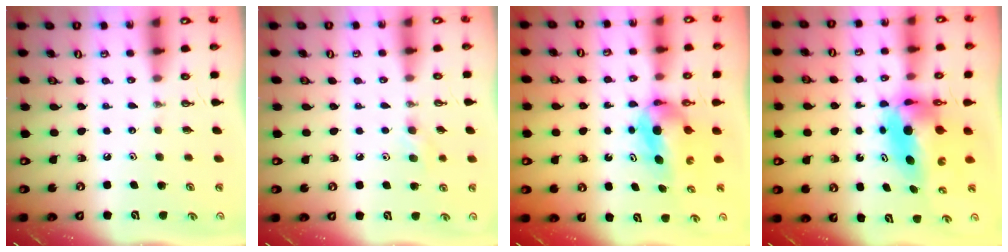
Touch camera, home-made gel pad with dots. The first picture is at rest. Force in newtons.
{"total": 8.0, "press": 6.8, "slide": 4.1}
{"total": 5.7, "press": 5.4, "slide": 1.9}
{"total": 7.8, "press": 7.6, "slide": 1.6}